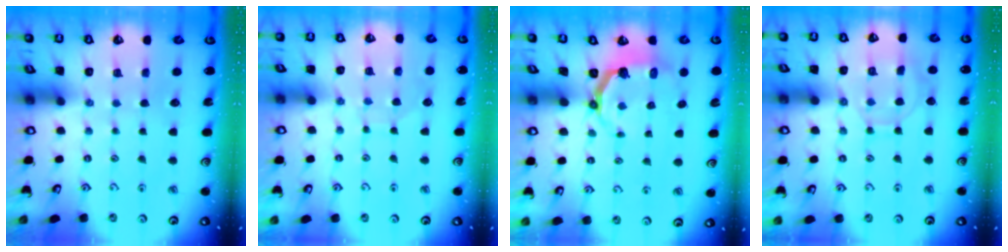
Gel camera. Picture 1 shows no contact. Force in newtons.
{"total": 6.7, "press": 6.7, "slide": 0.4}
{"total": 4.2, "press": 2.7, "slide": 3.2}
{"total": 10.1, "press": 10.0, "slide": 0.9}